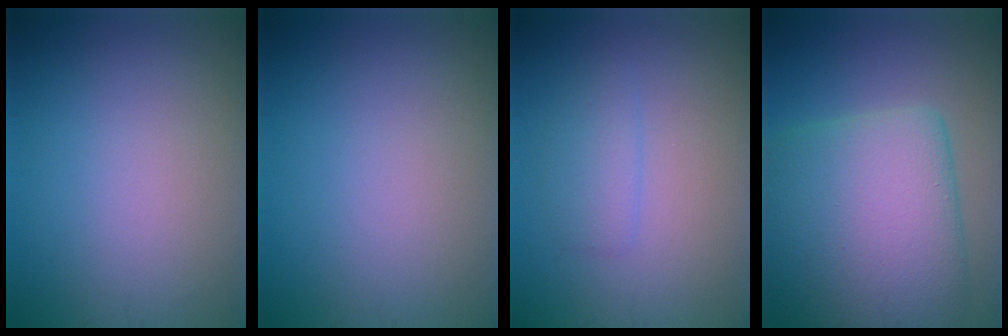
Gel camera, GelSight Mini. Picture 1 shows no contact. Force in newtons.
{"total": 0.0}
{"total": 1.7, "press": 1.7, "slide": 0.0}
{"total": 10.5, "press": 10.5, "slide": 0.4}